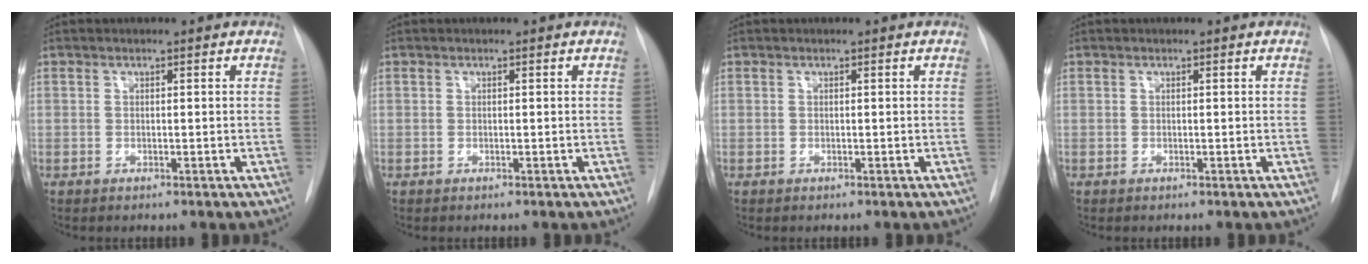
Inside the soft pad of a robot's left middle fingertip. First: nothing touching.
{"total": 0.0}
{"total": 0.0}
{"total": 0.0}